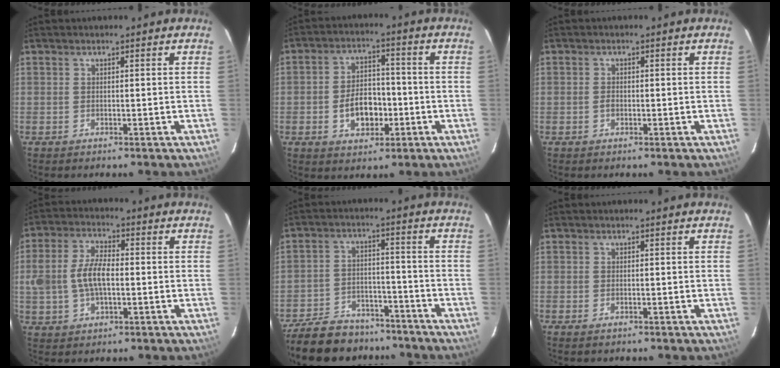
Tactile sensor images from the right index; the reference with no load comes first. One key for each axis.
{"total": 8.5, "fx": -2.5, "fy": 5.6, "fz": 5.9, "tx": -0.113, "ty": 0.019, "tz": -0.030}
{"total": 1.2, "fx": -0.3, "fy": 0.9, "fz": 0.7, "tx": -0.013, "ty": 0.002, "tz": -0.007}
{"total": 9.0, "fx": -0.7, "fy": 4.9, "fz": 7.5, "tx": -0.152, "ty": 0.011, "tz": -0.010}
{"total": 17.9, "fx": -14.8, "fy": 7.8, "fz": 6.3, "tx": -0.163, "ty": 0.013, "tz": -0.216}
{"total": 1.0, "fx": -0.7, "fy": 0.4, "fz": 0.6, "tx": -0.011, "ty": -0.003, "tz": -0.013}